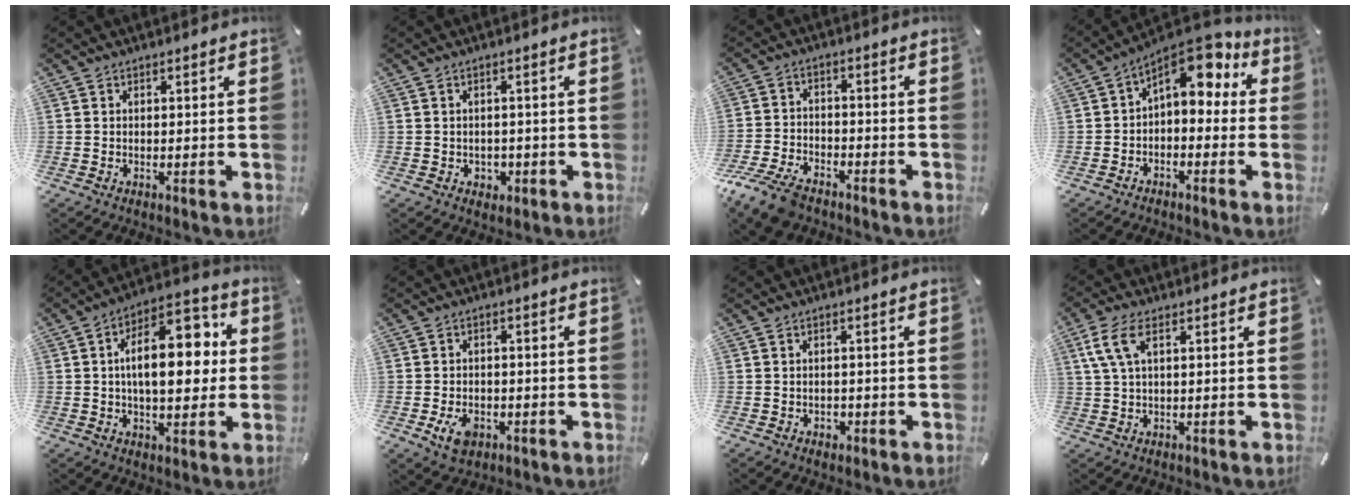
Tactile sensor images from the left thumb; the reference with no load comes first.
{"total": 2.3, "force": [-0.4, 2.2, 0.4], "torque": [-0.003, 0.001, -0.012]}
{"total": 9.1, "force": [-7.0, 4.2, 3.9], "torque": [-0.086, 0.031, -0.133]}
{"total": 7.5, "force": [3.8, 4.5, 4.6], "torque": [-0.062, -0.037, 0.065]}
{"total": 15.8, "force": [1.9, 8.4, 13.2], "torque": [-0.194, -0.004, 0.028]}
{"total": 5.3, "force": [-2.2, 3.7, 3.1], "torque": [-0.070, 0.007, -0.040]}
{"total": 1.5, "force": [-0.6, 1.3, 0.4], "torque": [-0.011, 0.004, -0.014]}
{"total": 6.5, "force": [2.3, 2.7, 5.5], "torque": [-0.125, -0.001, 0.038]}